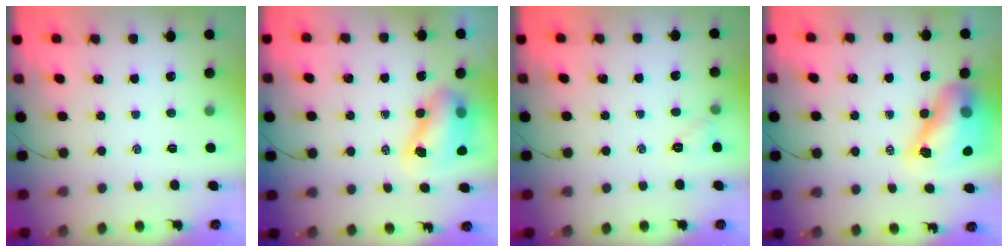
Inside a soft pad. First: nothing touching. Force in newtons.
{"total": 8.2, "press": 8.0, "slide": 2.0}
{"total": 4.6, "press": 4.4, "slide": 1.1}
{"total": 12.8, "press": 12.4, "slide": 3.4}